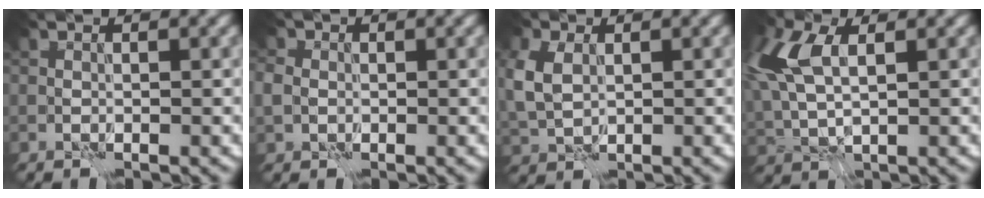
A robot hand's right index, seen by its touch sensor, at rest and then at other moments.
{"total": 1.9, "force": [-0.1, 1.8, 0.7], "torque": [-0.012, 0.002, -0.003]}
{"total": 4.1, "force": [0.9, 3.0, 2.6], "torque": [-0.077, 0.001, 0.020]}
{"total": 7.9, "force": [2.2, 4.2, 6.3], "torque": [-0.170, 0.011, 0.043]}